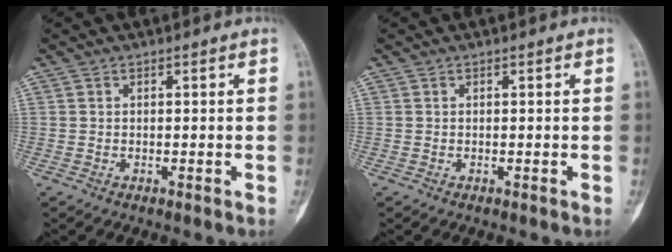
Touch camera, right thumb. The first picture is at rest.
{"total": 0.0}